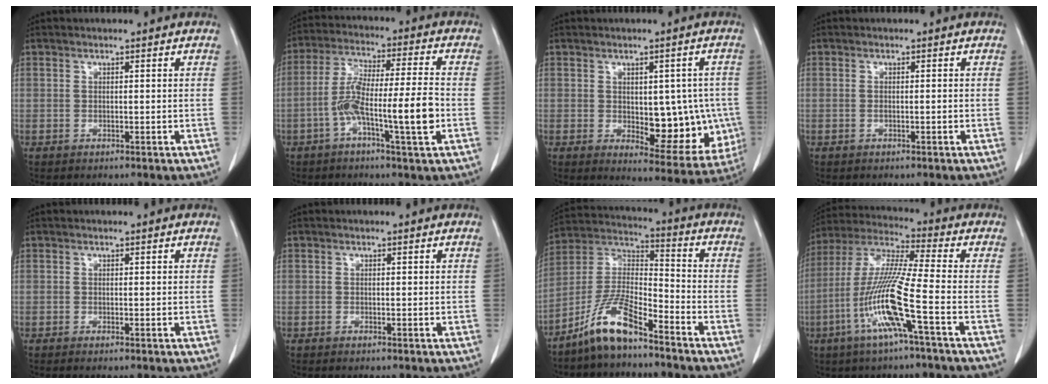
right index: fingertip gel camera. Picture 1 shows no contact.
{"total": 11.7, "force": [-3.4, 0.6, 11.2], "torque": [-0.212, 0.010, -0.063]}
{"total": 11.4, "force": [-0.9, 5.5, 9.9], "torque": [-0.111, 0.002, 0.008]}
{"total": 0.5, "force": [-0.1, 0.1, 0.5], "torque": [-0.011, -0.001, 0.001]}
{"total": 0.9, "force": [-0.5, -0.1, 0.6], "torque": [-0.010, -0.001, -0.009]}
{"total": 0.5, "force": [-0.4, 0.0, 0.3], "torque": [-0.009, -0.002, -0.008]}
{"total": 10.7, "force": [-8.0, 2.0, 6.9], "torque": [-0.151, 0.007, -0.158]}
{"total": 13.4, "force": [-4.8, -0.9, 12.5], "torque": [-0.263, -0.007, -0.102]}